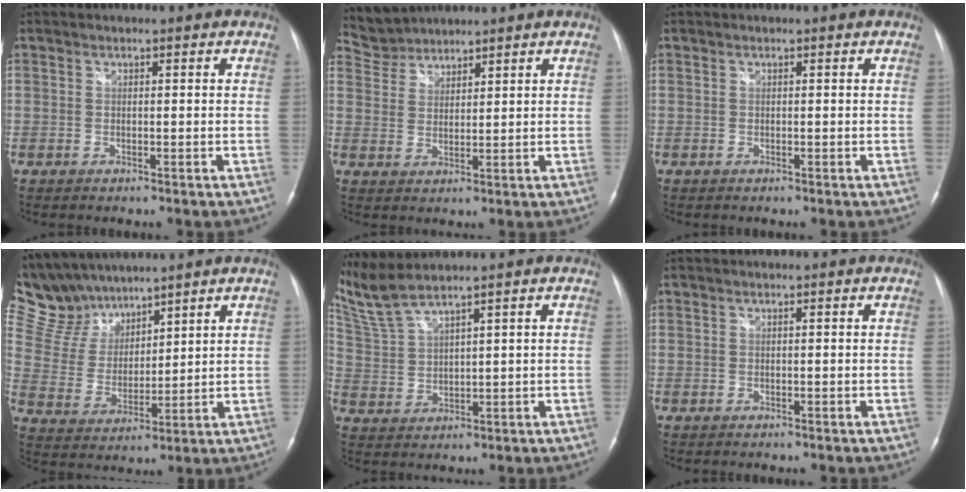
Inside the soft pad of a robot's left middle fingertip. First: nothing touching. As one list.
[{"total": 4.5, "force": [4.3, 0.9, -0.7], "torque": [0.006, 0.017, 0.089]}, {"total": 0.0}, {"total": 10.9, "force": [10.0, 3.9, 1.7], "torque": [-0.054, 0.021, 0.212]}, {"total": 5.9, "force": [4.8, 0.1, 3.3], "torque": [-0.094, 0.017, 0.113]}, {"total": 0.0}]